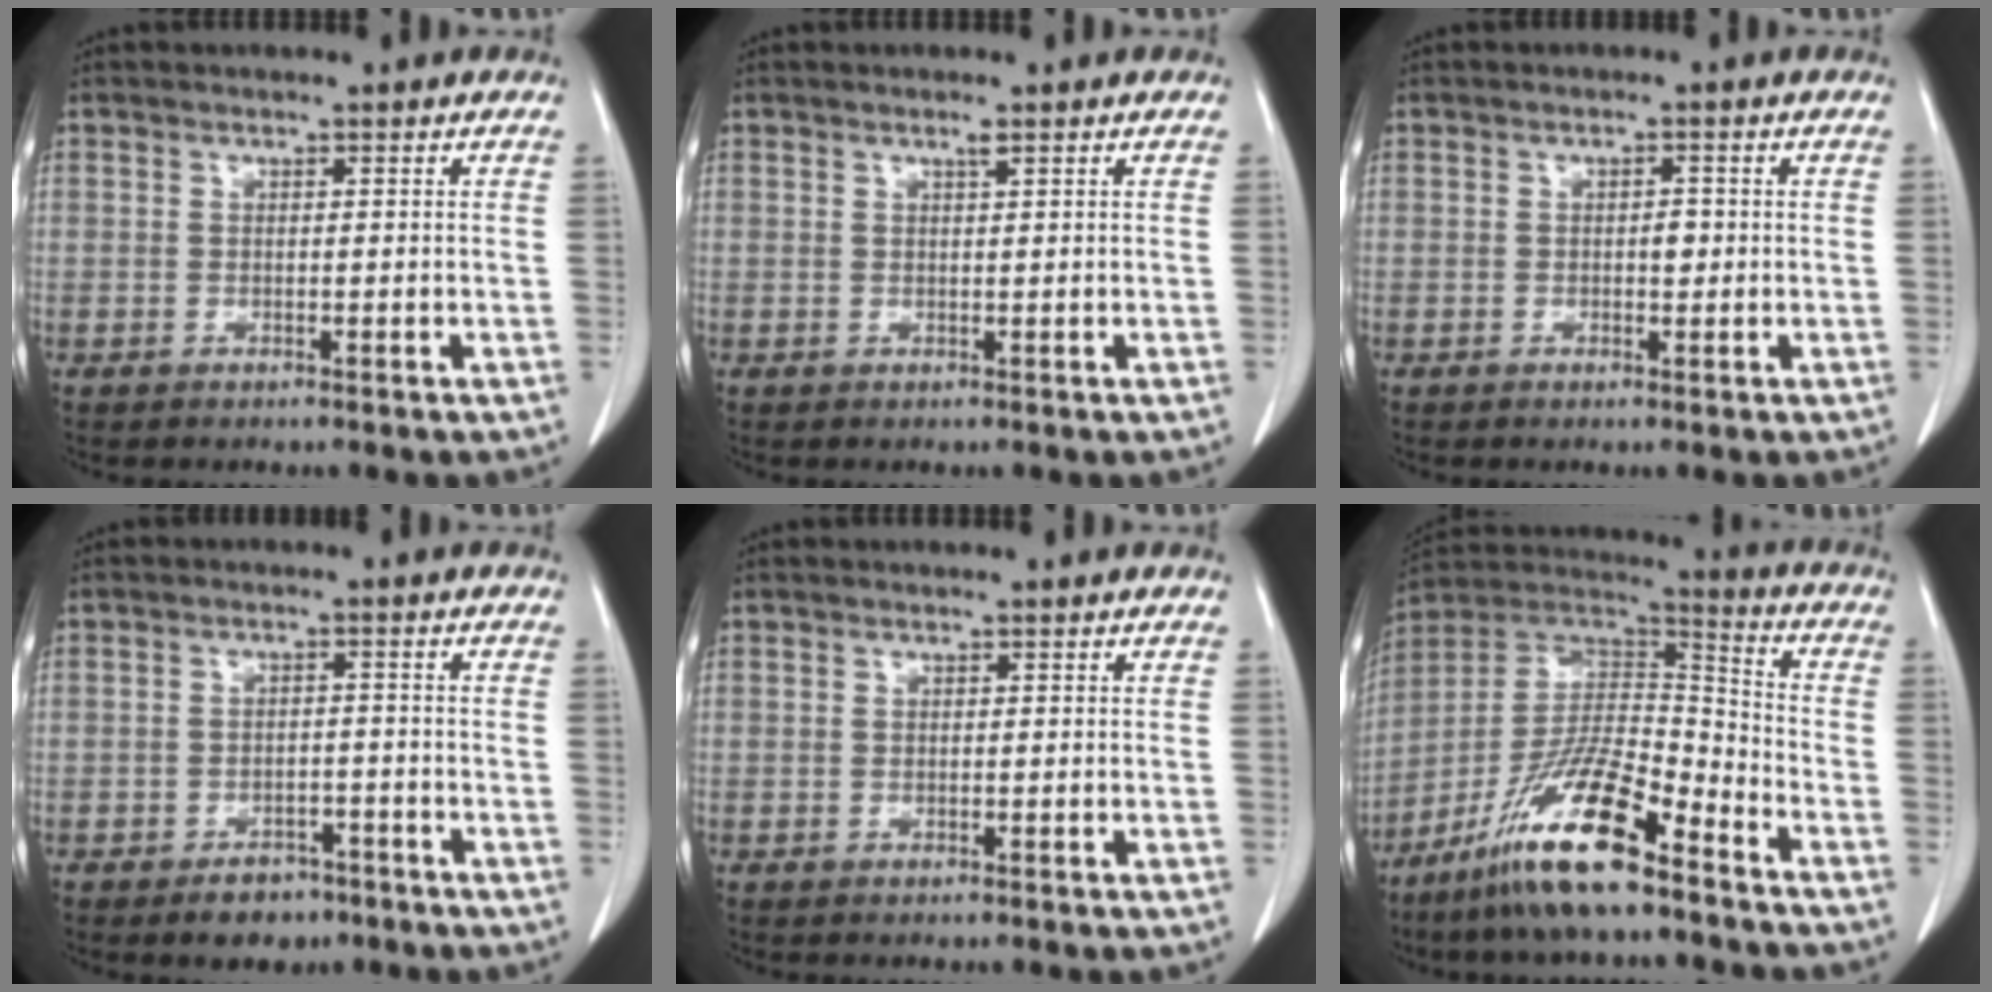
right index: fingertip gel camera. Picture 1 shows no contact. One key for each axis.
{"total": 0.8, "fx": 0.5, "fy": -0.1, "fz": 0.6, "tx": -0.013, "ty": -0.001, "tz": 0.011}
{"total": 1.6, "fx": 0.0, "fy": 0.8, "fz": 1.4, "tx": -0.019, "ty": 0.002, "tz": 0.000}
{"total": 4.5, "fx": -3.1, "fy": 2.6, "fz": 1.8, "tx": -0.025, "ty": 0.005, "tz": -0.039}
{"total": 0.0}
{"total": 16.2, "fx": -10.6, "fy": 2.8, "fz": 11.9, "tx": -0.229, "ty": 0.004, "tz": -0.193}